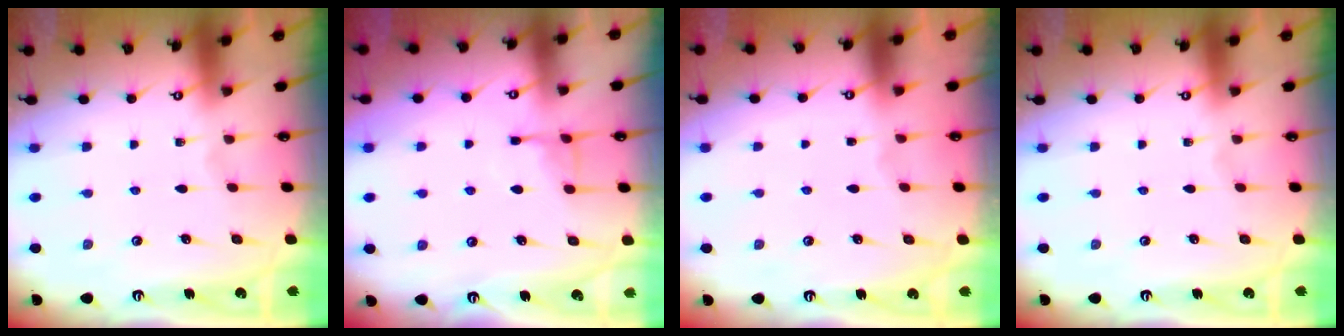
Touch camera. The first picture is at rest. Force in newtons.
{"total": 5.6, "press": 5.6, "slide": 0.8}
{"total": 1.2, "press": 1.2, "slide": 0.1}
{"total": 0.0}